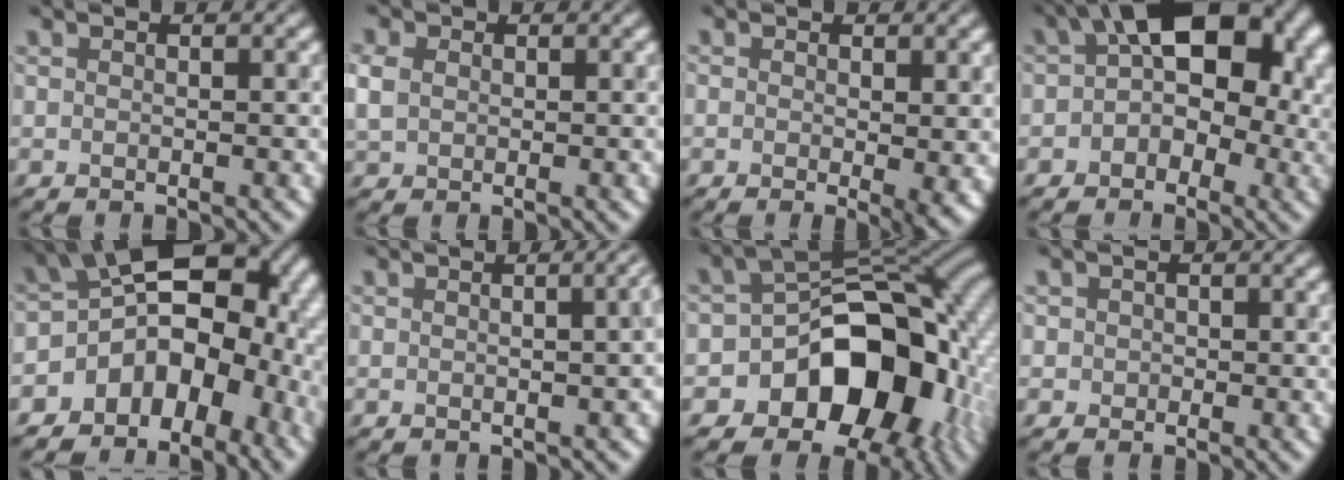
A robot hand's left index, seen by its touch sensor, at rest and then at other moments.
{"total": 1.4, "force": [0.3, 1.2, 0.6], "torque": [-0.021, 0.000, 0.011]}
{"total": 2.6, "force": [-0.3, 0.2, 2.5], "torque": [-0.037, -0.014, 0.000]}
{"total": 10.4, "force": [1.7, 6.5, 8.0], "torque": [-0.091, 0.019, 0.015]}
{"total": 14.1, "force": [-3.9, 9.4, 9.7], "torque": [-0.138, -0.005, -0.052]}
{"total": 5.8, "force": [0.6, 3.0, 4.9], "torque": [0.002, 0.034, -0.012]}
{"total": 13.8, "force": [-5.2, 9.3, 8.7], "torque": [-0.099, -0.007, -0.087]}
{"total": 0.9, "force": [-0.2, 0.8, -0.4], "torque": [0.013, -0.006, 0.000]}